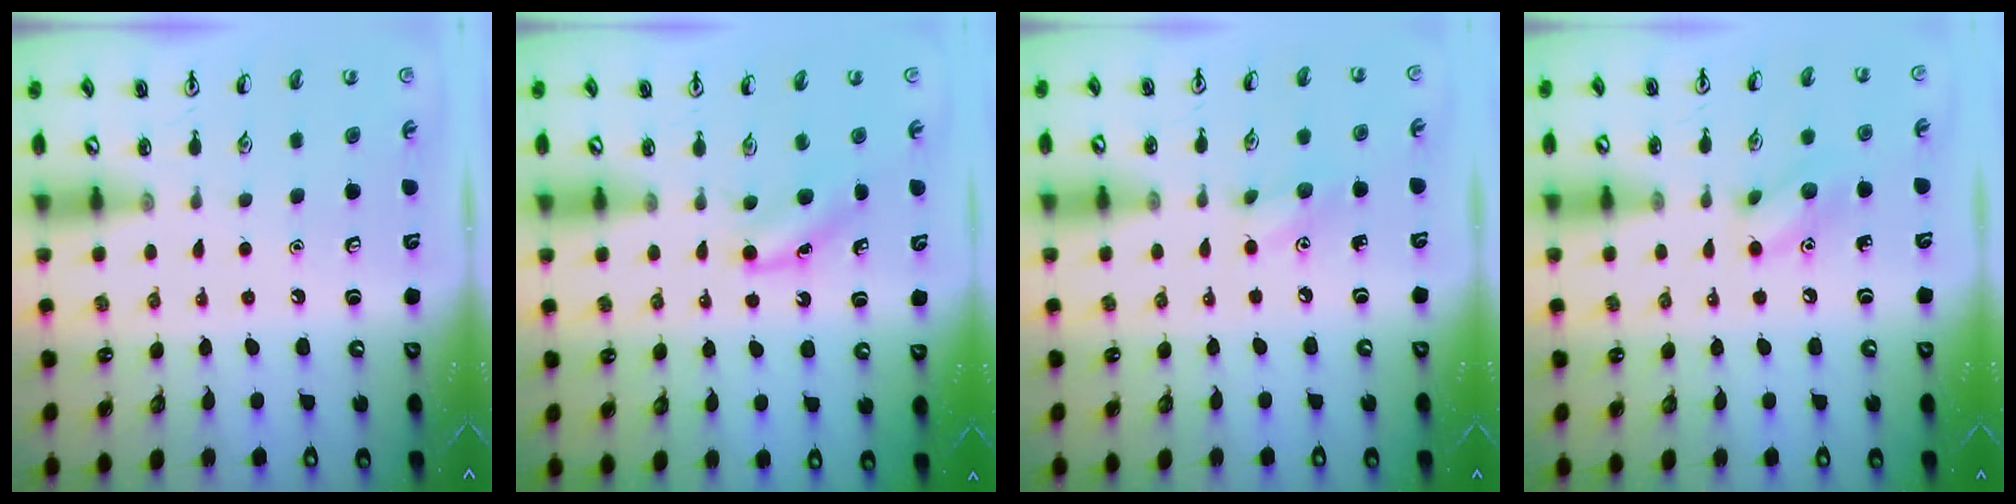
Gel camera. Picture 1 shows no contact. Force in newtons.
{"total": 3.7, "press": 3.5, "slide": 1.2}
{"total": 6.1, "press": 5.8, "slide": 1.6}
{"total": 7.9, "press": 7.9, "slide": 0.5}